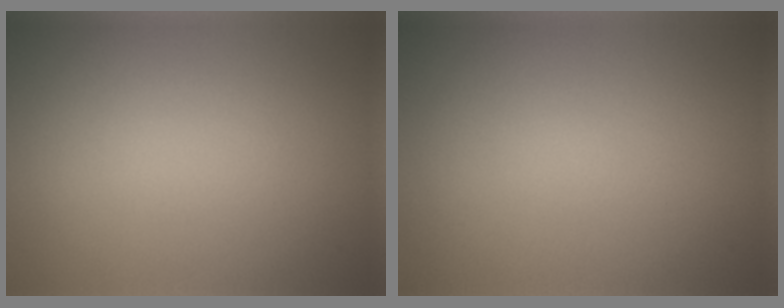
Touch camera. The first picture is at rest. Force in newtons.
{"total": 0.0}